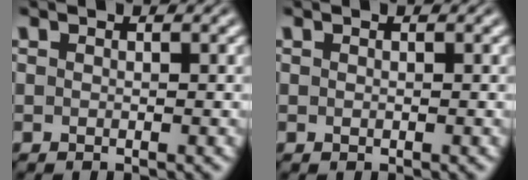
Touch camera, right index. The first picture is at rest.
{"total": 0.0}